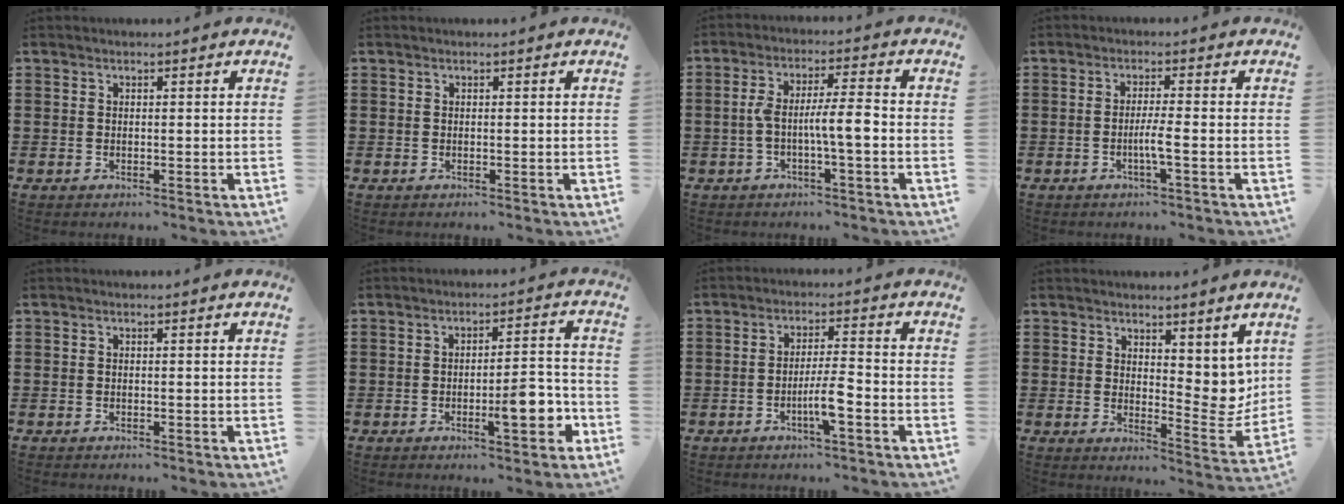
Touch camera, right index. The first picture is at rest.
{"total": 0.0}
{"total": 6.3, "force": [-1.2, 1.0, 6.1], "torque": [-0.117, 0.003, -0.028]}
{"total": 2.8, "force": [-1.0, -0.2, 2.6], "torque": [-0.052, -0.008, -0.023]}
{"total": 0.0}
{"total": 7.2, "force": [-2.7, 2.0, 6.4], "torque": [-0.077, -0.007, -0.046]}
{"total": 4.9, "force": [-2.1, 0.4, 4.4], "torque": [-0.089, -0.007, -0.041]}
{"total": 6.3, "force": [4.2, 3.3, 3.3], "torque": [-0.046, -0.028, 0.077]}